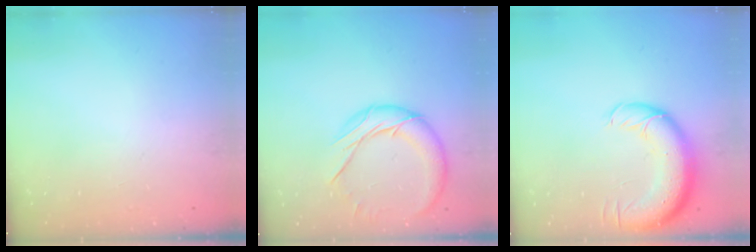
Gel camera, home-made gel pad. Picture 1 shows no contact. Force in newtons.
{"total": 13.3, "press": 13.2, "slide": 1.0}
{"total": 14.5, "press": 14.1, "slide": 3.5}